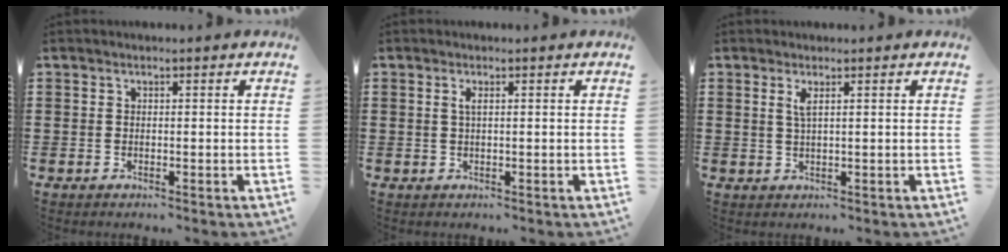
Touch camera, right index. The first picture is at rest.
{"total": 1.2, "force": [0.4, 0.0, 1.1], "torque": [-0.023, 0.000, 0.007]}
{"total": 1.8, "force": [0.8, 0.0, 1.6], "torque": [-0.035, -0.002, 0.014]}